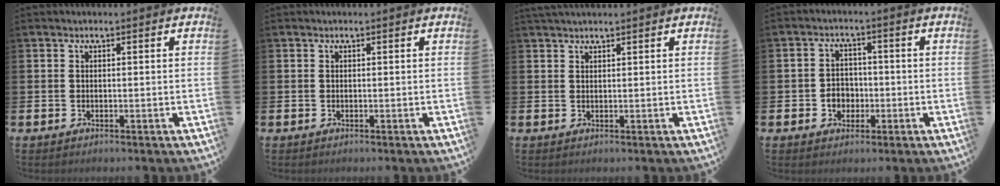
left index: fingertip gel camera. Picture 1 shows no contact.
{"total": 0.0}
{"total": 1.4, "force": [1.3, 0.1, 0.4], "torque": [-0.007, 0.001, 0.024]}
{"total": 3.4, "force": [-0.9, 2.9, 1.4], "torque": [-0.018, 0.000, -0.025]}